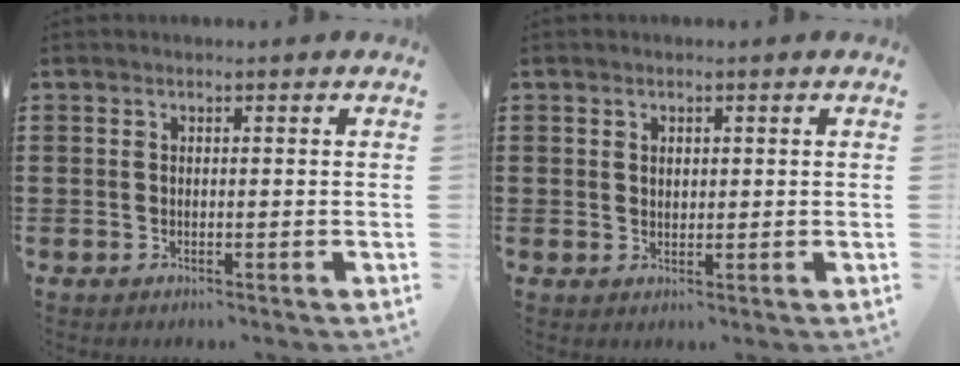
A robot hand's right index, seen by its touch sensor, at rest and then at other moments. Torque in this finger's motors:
{"motor_torque": [-0.50, 0.63, -0.02, 0.00]}